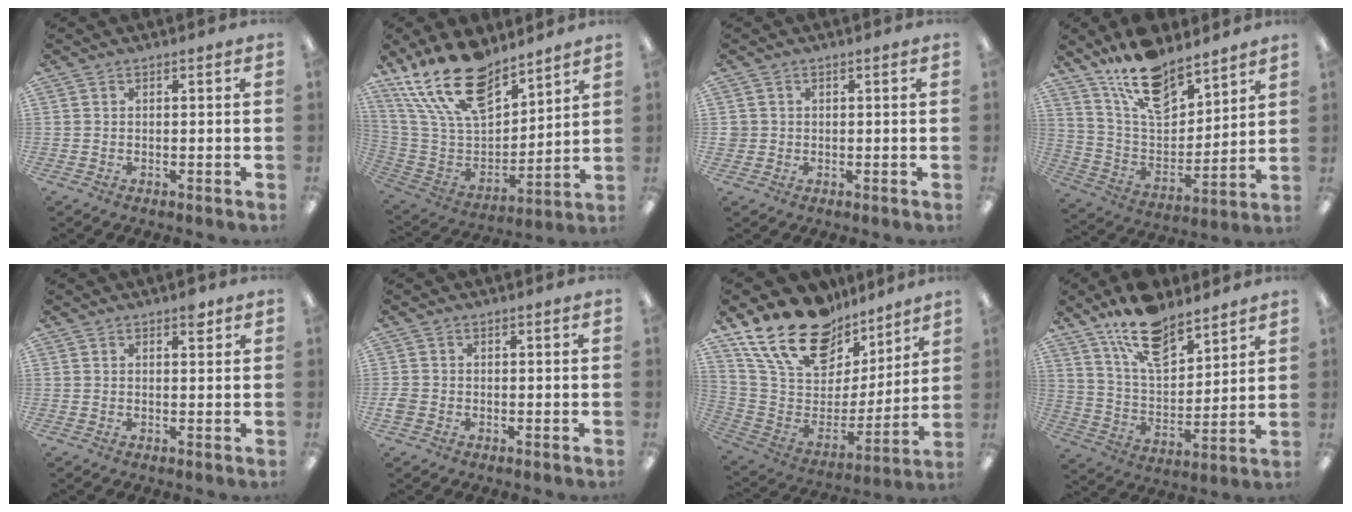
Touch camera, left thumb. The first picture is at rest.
{"total": 22.3, "force": [15.8, 10.4, 11.8], "torque": [-0.238, -0.094, 0.284]}
{"total": 1.6, "force": [0.3, 1.6, 0.2], "torque": [-0.005, 0.002, 0.005]}
{"total": 15.9, "force": [12.5, 6.8, 7.1], "torque": [-0.133, -0.077, 0.228]}
{"total": 2.6, "force": [1.8, 1.1, 1.5], "torque": [-0.010, -0.007, 0.025]}
{"total": 1.9, "force": [-0.5, 1.7, 0.8], "torque": [-0.011, 0.003, -0.008]}
{"total": 22.5, "force": [16.7, 11.4, 9.8], "torque": [-0.183, -0.111, 0.307]}
{"total": 14.7, "force": [11.0, 6.5, 7.2], "torque": [-0.124, -0.060, 0.200]}